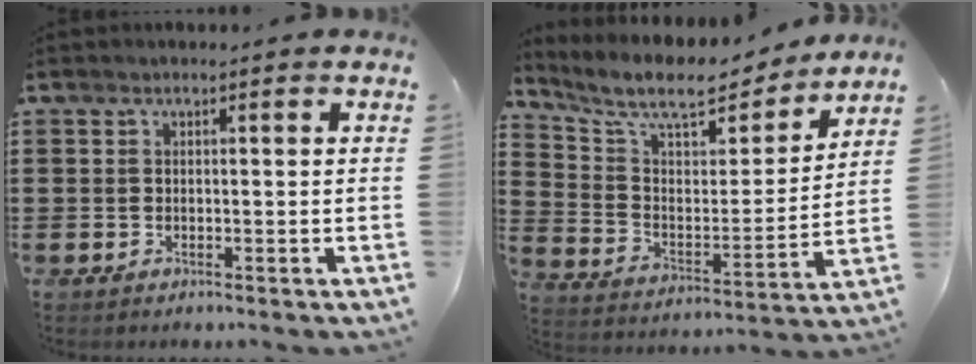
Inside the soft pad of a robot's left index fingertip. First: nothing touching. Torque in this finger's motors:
{"motor_torque": [2.14, 0.00, 0.36, 0.12]}